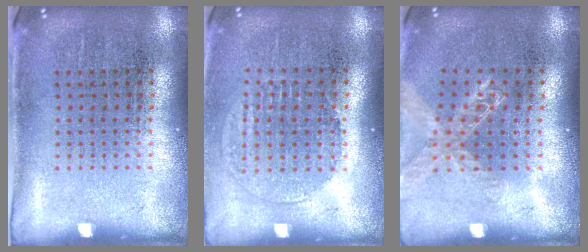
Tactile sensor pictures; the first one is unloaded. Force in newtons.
{"total": 1.4, "press": 1.2, "slide": 0.6}
{"total": 1.3, "press": 1.3, "slide": 0.2}